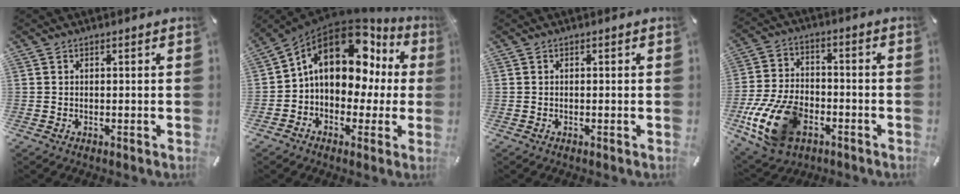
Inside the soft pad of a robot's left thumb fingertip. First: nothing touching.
{"total": 17.0, "force": [5.8, 11.4, 11.1], "torque": [-0.161, -0.028, 0.098]}
{"total": 0.5, "force": [-0.2, 0.1, 0.4], "torque": [-0.008, -0.002, -0.004]}
{"total": 16.9, "force": [-7.0, 10.8, 10.9], "torque": [-0.214, 0.036, -0.115]}